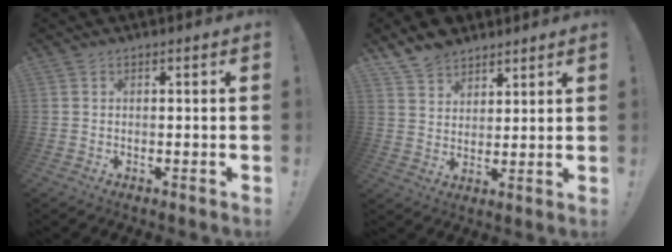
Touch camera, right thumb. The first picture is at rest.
{"total": 8.1, "force": [6.6, 4.5, 1.6], "torque": [-0.032, -0.043, 0.129]}